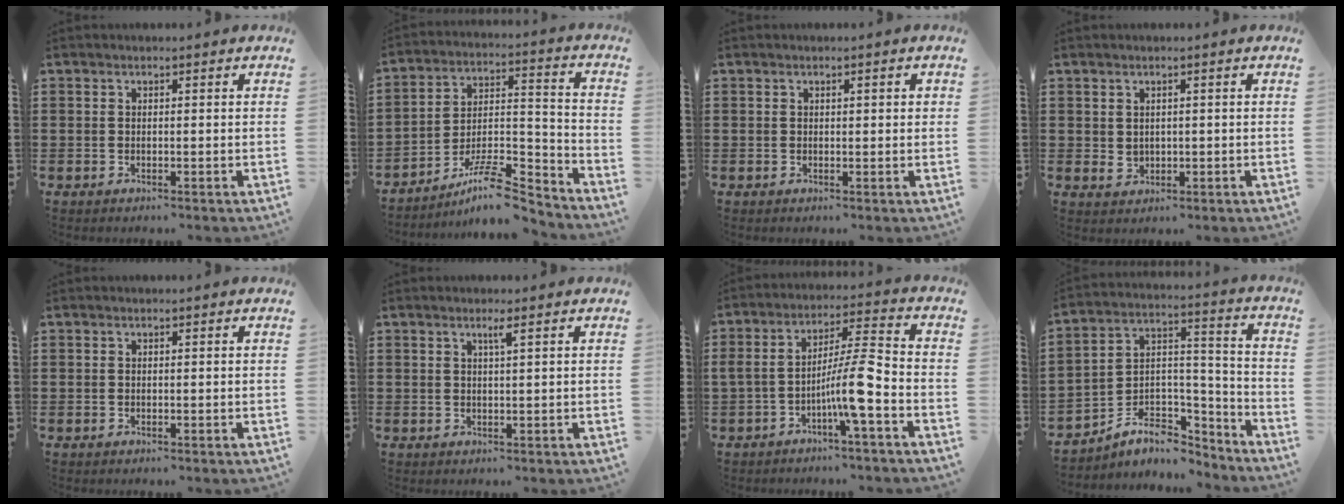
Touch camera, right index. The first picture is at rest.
{"total": 10.8, "force": [-8.9, 2.5, 5.6], "torque": [-0.085, 0.029, -0.167]}
{"total": 0.6, "force": [0.2, 0.1, 0.6], "torque": [-0.012, 0.001, 0.003]}
{"total": 1.8, "force": [0.5, 1.4, 1.0], "torque": [-0.021, 0.005, 0.008]}
{"total": 0.0}
{"total": 1.4, "force": [0.7, -0.2, 1.2], "torque": [-0.023, -0.002, 0.011]}
{"total": 9.6, "force": [-4.3, 1.0, 8.5], "torque": [-0.159, 0.001, -0.085]}
{"total": 7.1, "force": [-5.3, 4.1, 2.3], "torque": [-0.045, 0.006, -0.097]}